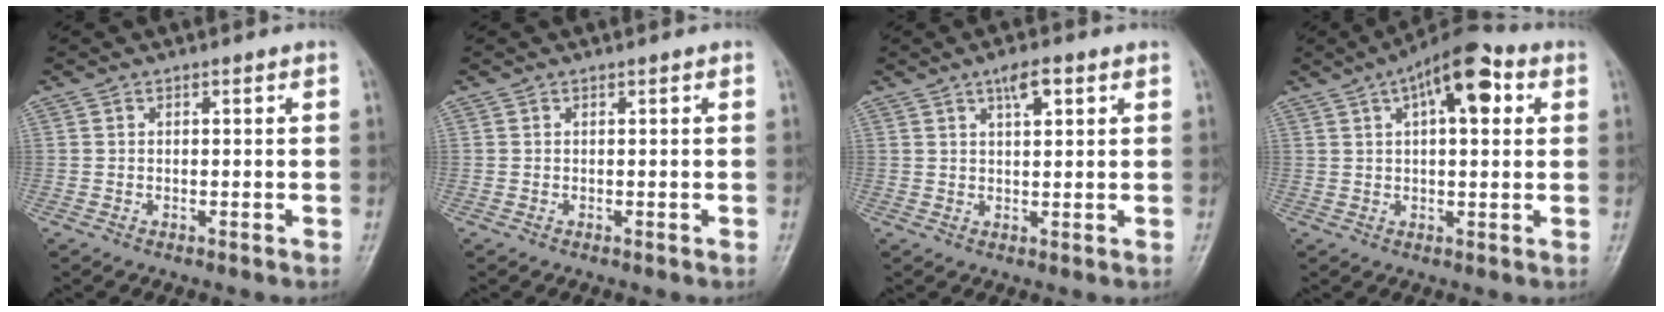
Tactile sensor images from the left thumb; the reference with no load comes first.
{"total": 0.0}
{"total": 4.2, "force": [2.1, 1.4, 3.3], "torque": [-0.050, -0.003, 0.036]}
{"total": 12.4, "force": [4.7, 5.2, 10.2], "torque": [-0.131, 0.014, 0.064]}